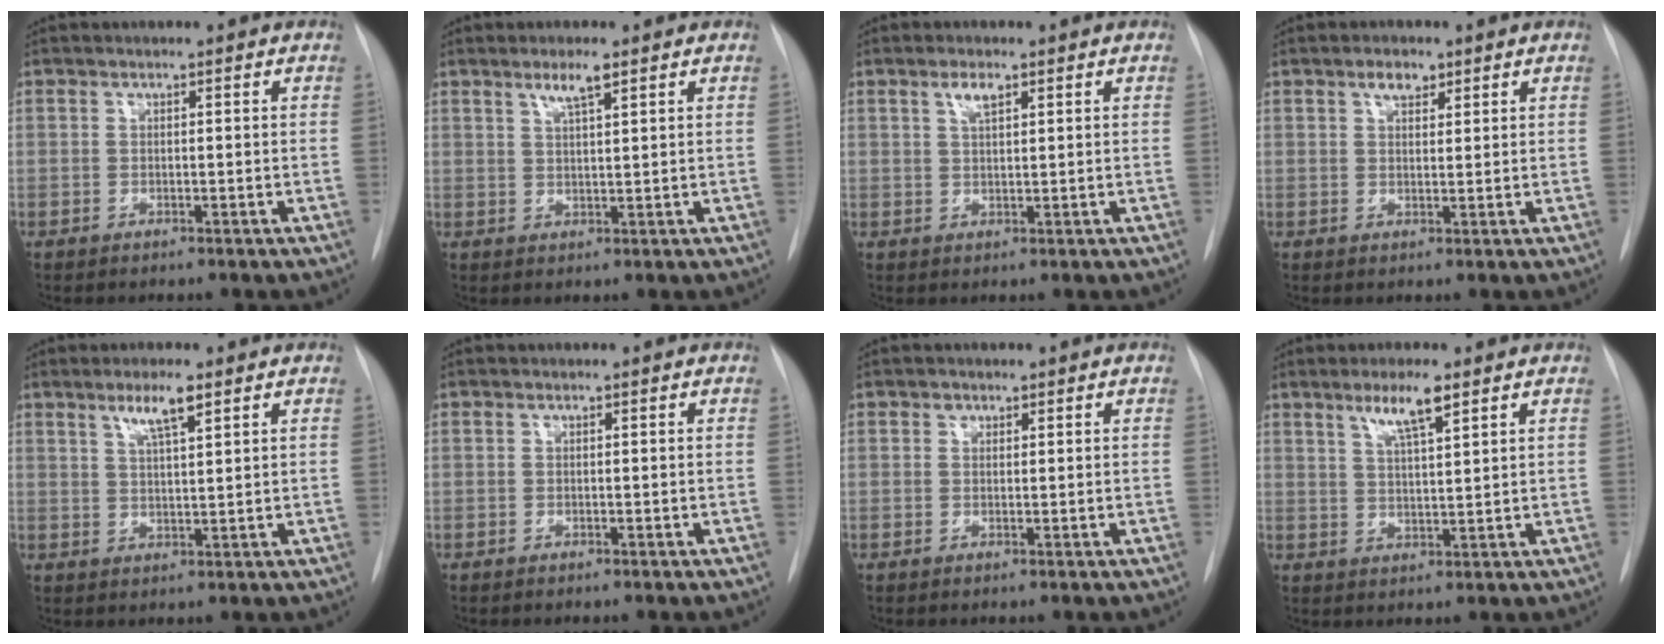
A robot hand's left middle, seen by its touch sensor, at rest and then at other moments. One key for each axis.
{"total": 3.2, "fx": 2.1, "fy": 0.1, "fz": 2.4, "tx": -0.049, "ty": 0.000, "tz": 0.038}
{"total": 2.4, "fx": 1.4, "fy": 0.7, "fz": 1.8, "tx": -0.037, "ty": 0.002, "tz": 0.026}
{"total": 2.6, "fx": 1.7, "fy": 1.3, "fz": 1.5, "tx": -0.028, "ty": 0.003, "tz": 0.028}
{"total": 4.5, "fx": 2.8, "fy": 0.3, "fz": 3.6, "tx": -0.067, "ty": 0.000, "tz": 0.050}
{"total": 0.0}
{"total": 0.9, "fx": 0.5, "fy": 0.7, "fz": 0.2, "tx": 0.001, "ty": -0.002, "tz": 0.006}
{"total": 5.5, "fx": 3.5, "fy": 0.4, "fz": 4.3, "tx": -0.079, "ty": 0.000, "tz": 0.063}